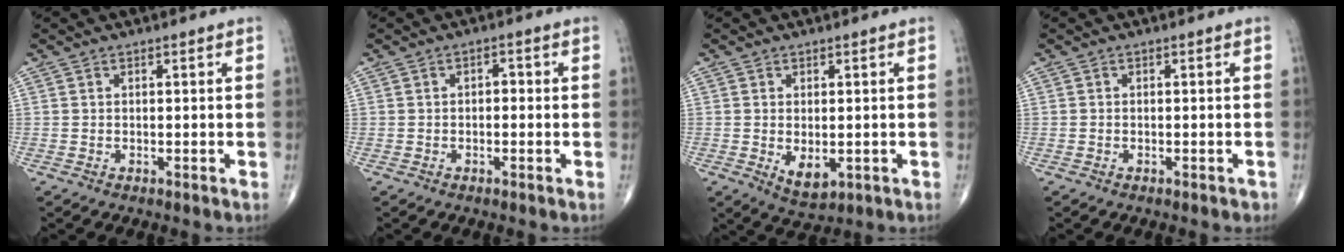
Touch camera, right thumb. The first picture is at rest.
{"total": 1.6, "force": [-0.1, 1.0, 1.2], "torque": [-0.012, 0.008, -0.006]}
{"total": 4.8, "force": [-0.8, 2.7, 3.9], "torque": [-0.060, -0.012, -0.002]}
{"total": 1.2, "force": [-1.0, 0.6, 0.4], "torque": [-0.005, 0.006, -0.012]}